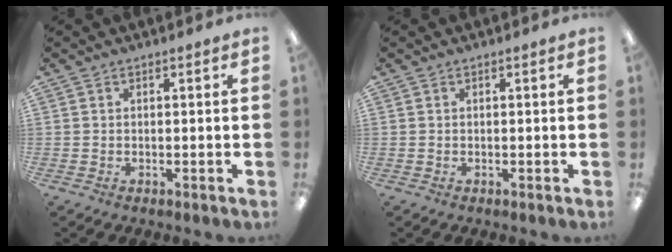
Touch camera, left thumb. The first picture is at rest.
{"total": 0.0}